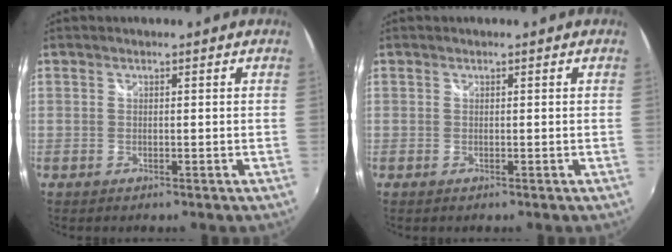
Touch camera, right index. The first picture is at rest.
{"total": 0.0}